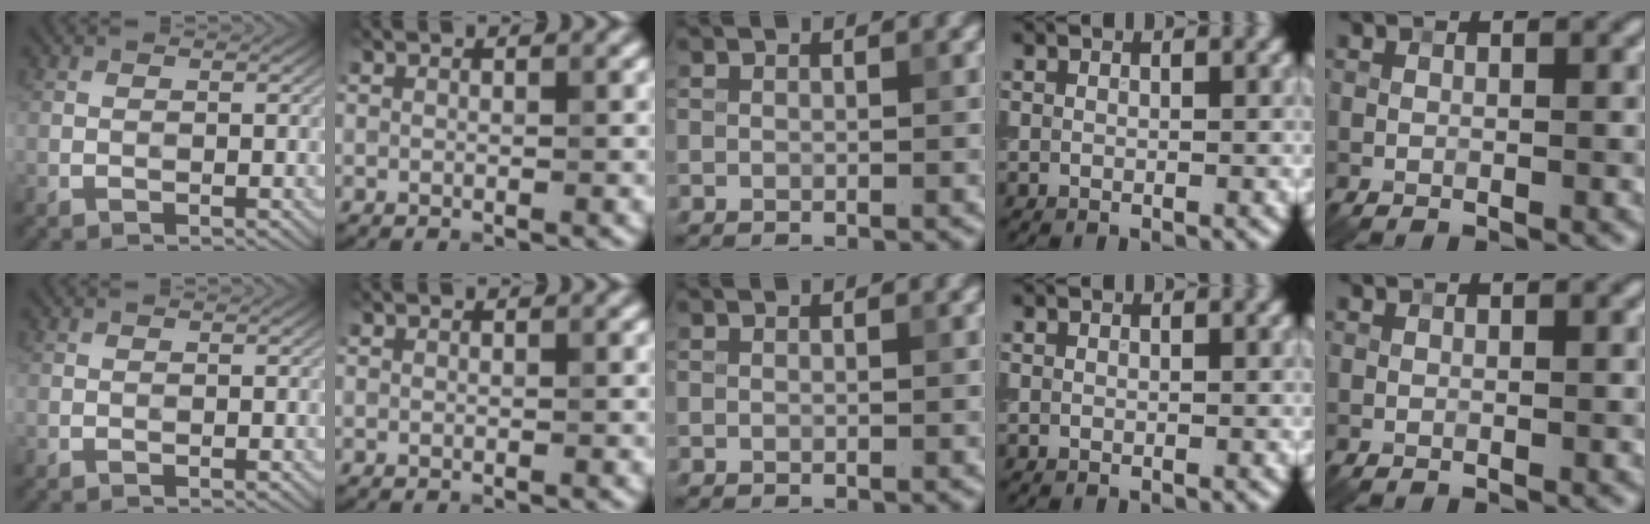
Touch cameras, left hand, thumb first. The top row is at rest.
{}